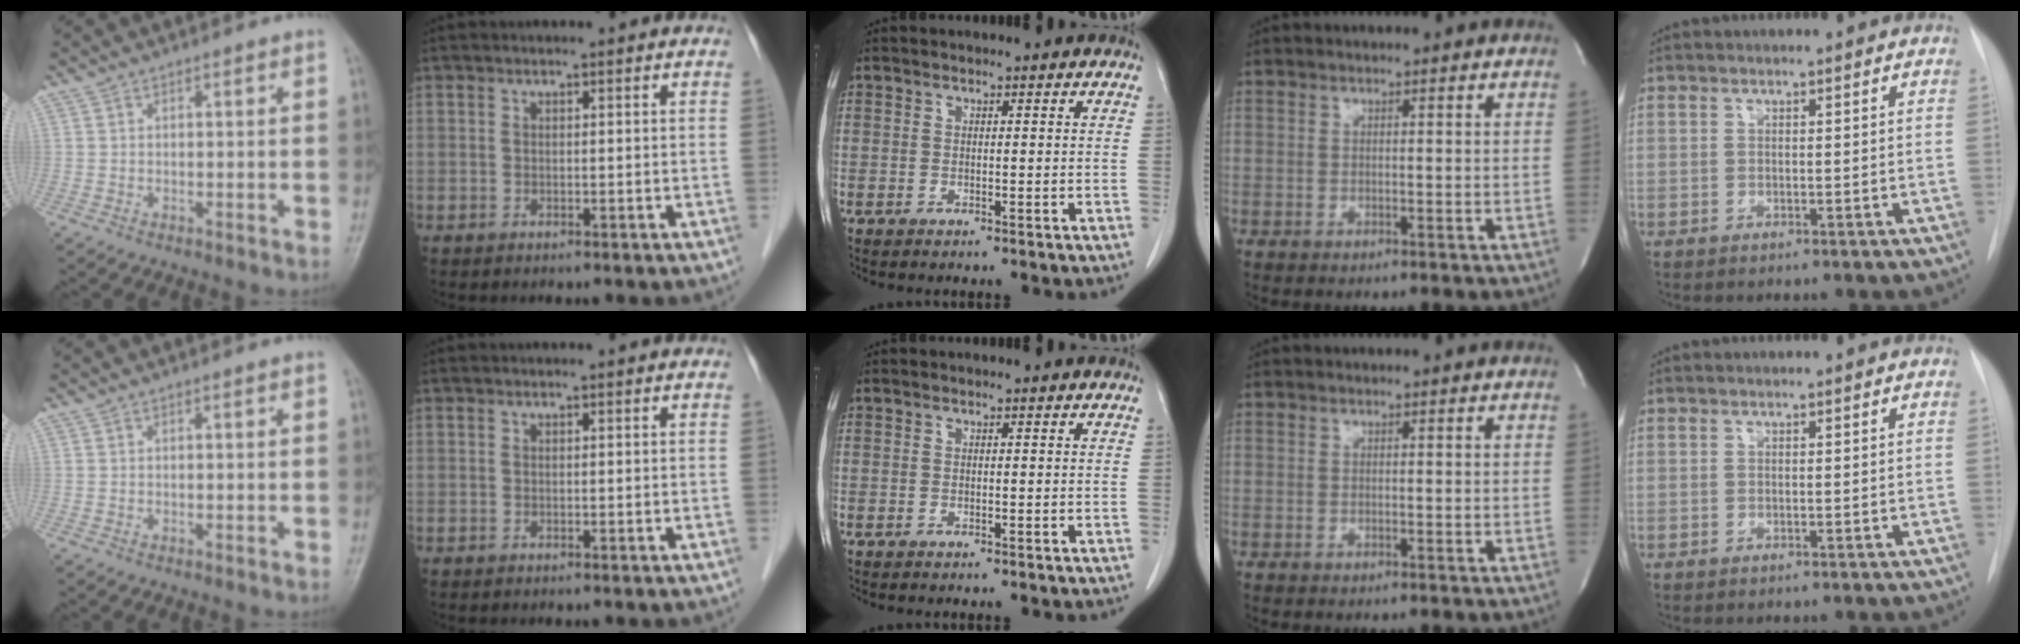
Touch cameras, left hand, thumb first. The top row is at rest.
{}